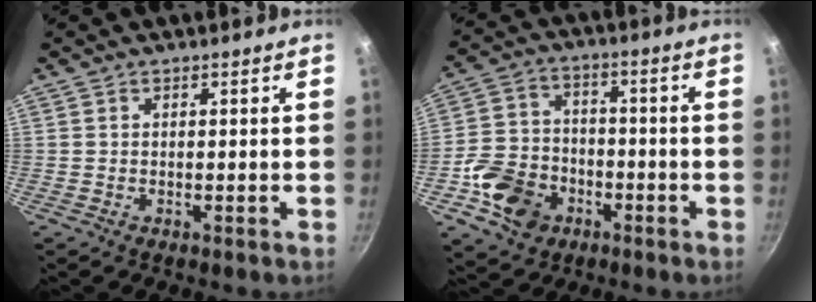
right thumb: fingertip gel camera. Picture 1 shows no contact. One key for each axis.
{"total": 12.4, "fx": -4.9, "fy": 9.6, "fz": 6.0, "tx": -0.089, "ty": 0.036, "tz": -0.090}